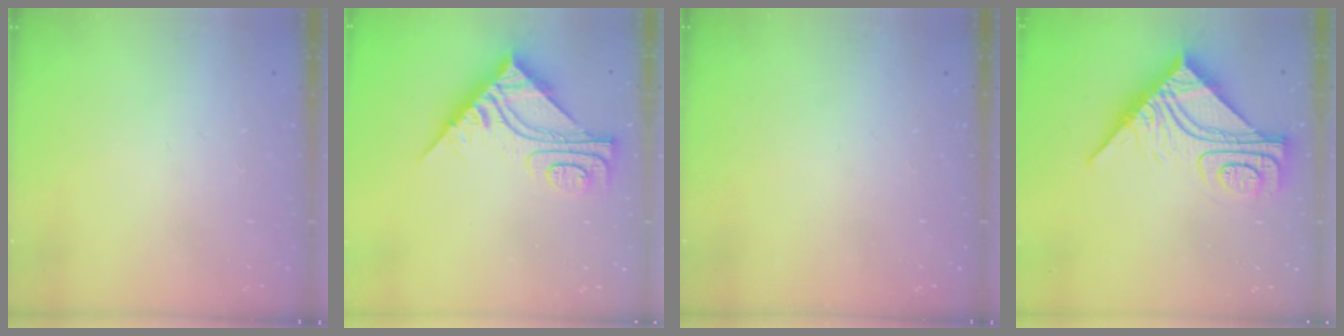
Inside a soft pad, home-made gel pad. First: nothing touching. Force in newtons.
{"total": 9.7, "press": 9.7, "slide": 0.9}
{"total": 0.0}
{"total": 14.7, "press": 14.7, "slide": 1.2}